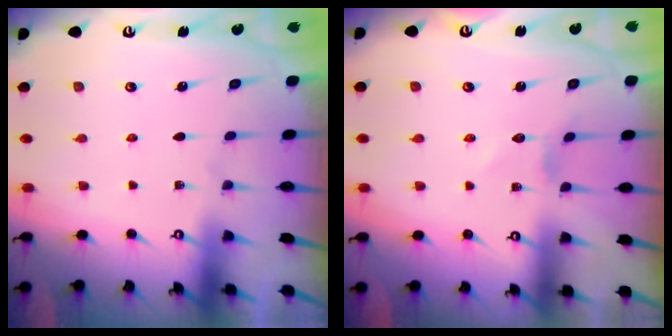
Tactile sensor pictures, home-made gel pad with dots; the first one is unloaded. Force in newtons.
{"total": 1.7, "press": 1.7, "slide": 0.2}